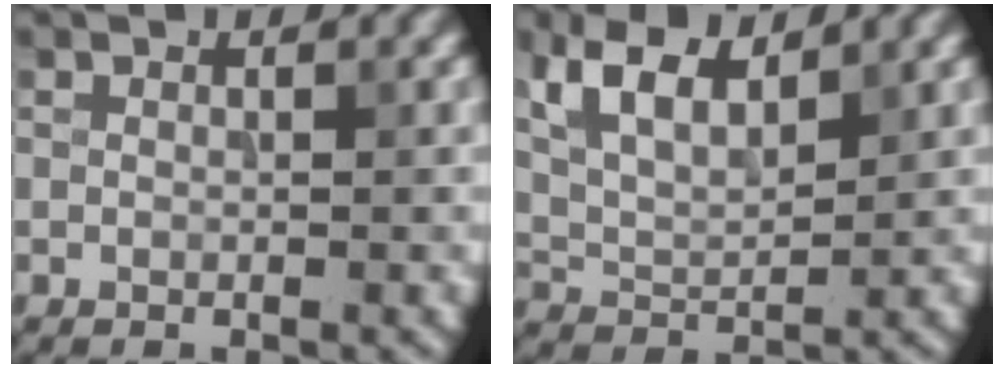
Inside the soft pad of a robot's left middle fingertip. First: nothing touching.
{"total": 7.2, "force": [4.4, 3.0, 4.8], "torque": [-0.108, 0.028, 0.067]}